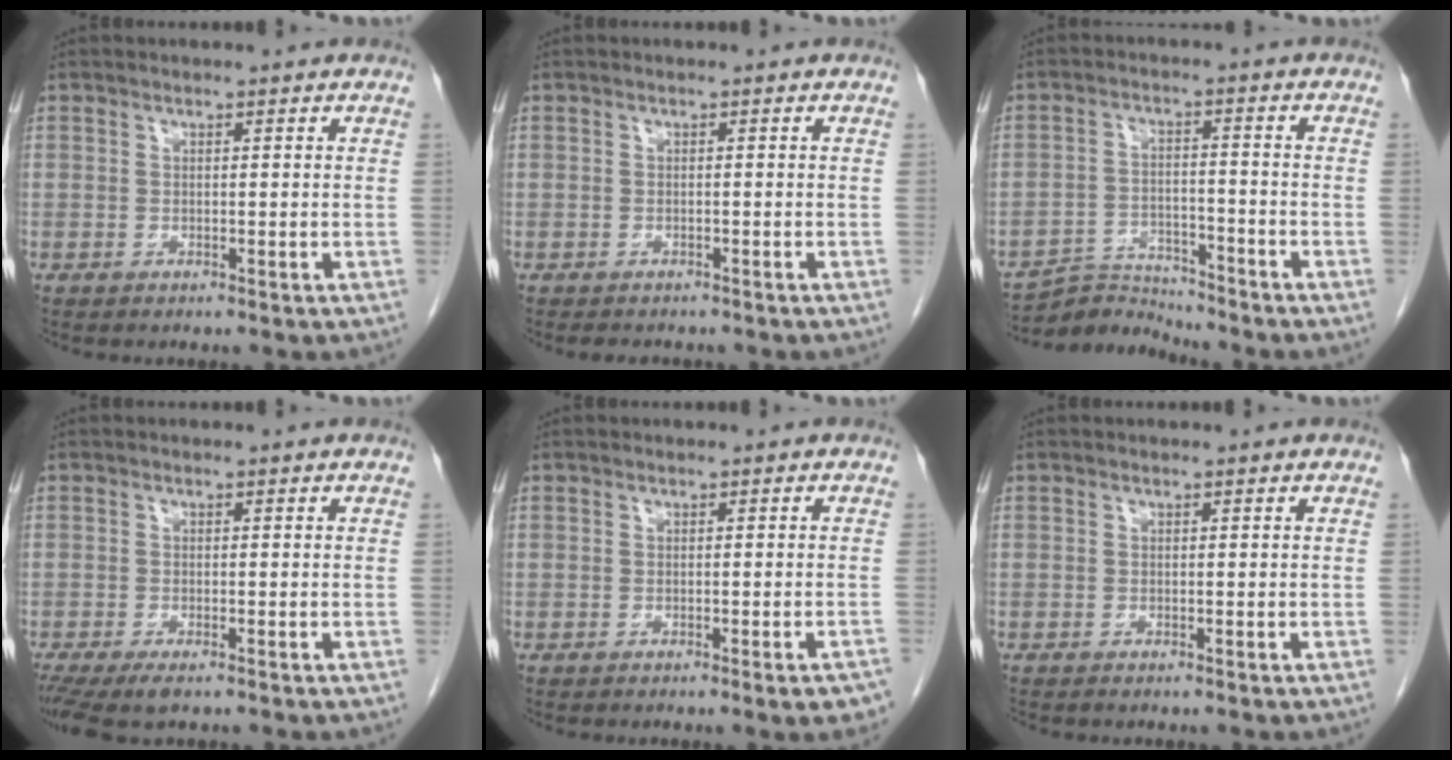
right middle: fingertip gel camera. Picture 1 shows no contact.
{"total": 3.5, "force": [-3.0, 1.4, 1.1], "torque": [-0.015, -0.003, -0.035]}
{"total": 5.9, "force": [-5.8, 0.1, -1.3], "torque": [0.018, 0.004, -0.101]}
{"total": 5.4, "force": [-3.9, 1.4, 3.4], "torque": [-0.059, -0.015, -0.065]}
{"total": 2.5, "force": [-1.6, 0.3, 1.9], "torque": [-0.011, -0.004, -0.018]}
{"total": 0.0}